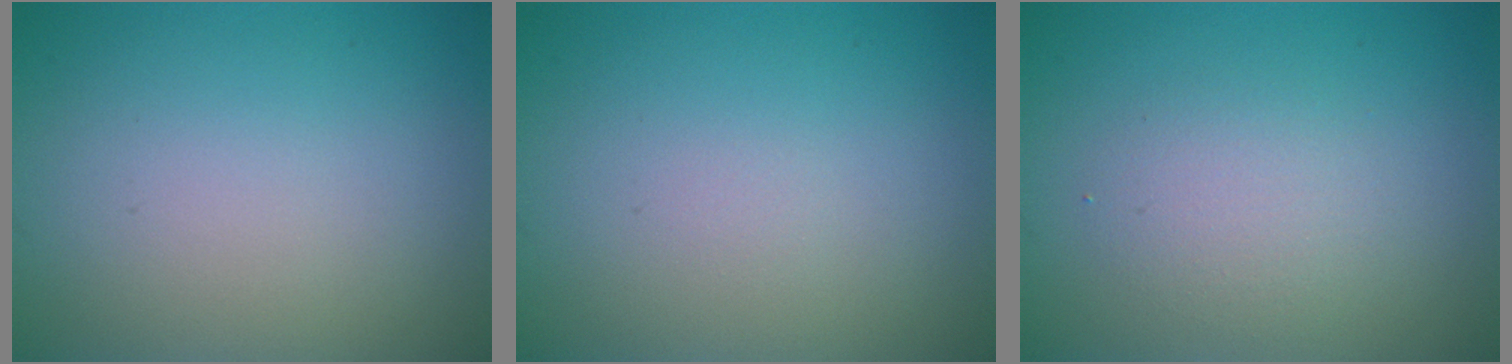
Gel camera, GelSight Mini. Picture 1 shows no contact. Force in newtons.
{"total": 0.0}
{"total": 2.4, "press": 2.4, "slide": 0.0}